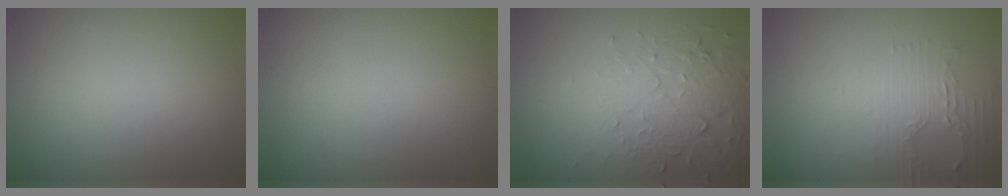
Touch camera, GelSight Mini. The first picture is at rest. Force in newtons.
{"total": 0.0}
{"total": 5.2, "press": 3.8, "slide": 3.5}
{"total": 2.2, "press": 2.1, "slide": 0.6}